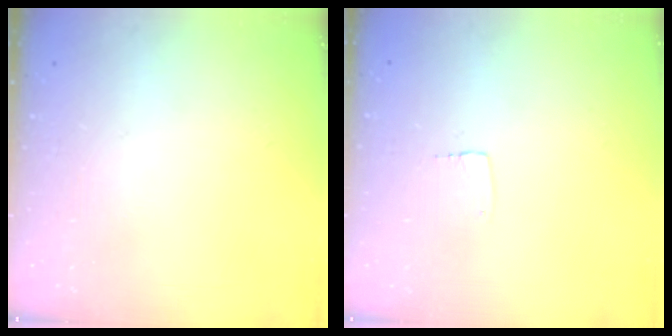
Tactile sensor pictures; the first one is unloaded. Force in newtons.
{"total": 2.3, "press": 2.3, "slide": 0.1}